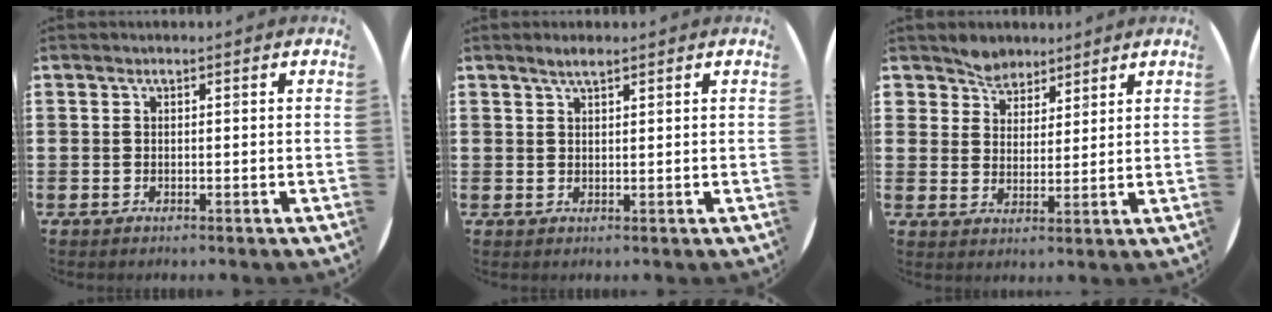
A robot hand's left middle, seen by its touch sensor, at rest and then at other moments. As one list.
[{"total": 1.6, "force": [1.4, 0.2, 0.9], "torque": [-0.018, 0.002, 0.025]}, {"total": 4.3, "force": [3.8, 1.8, -0.4], "torque": [-0.011, -0.008, 0.073]}]